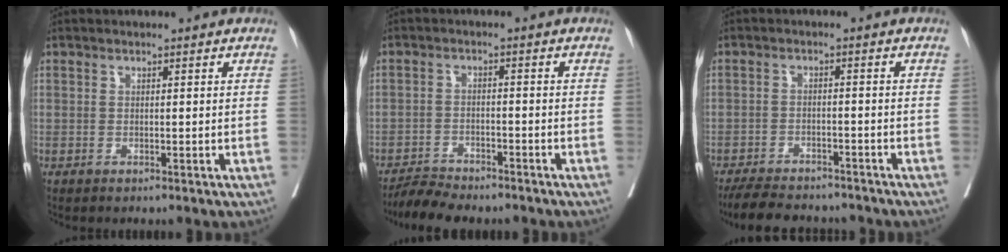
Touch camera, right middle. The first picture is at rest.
{"total": 5.4, "force": [-5.2, 0.7, 1.3], "torque": [-0.017, -0.012, -0.090]}
{"total": 11.3, "force": [-10.1, 2.9, 3.9], "torque": [-0.066, -0.004, -0.143]}